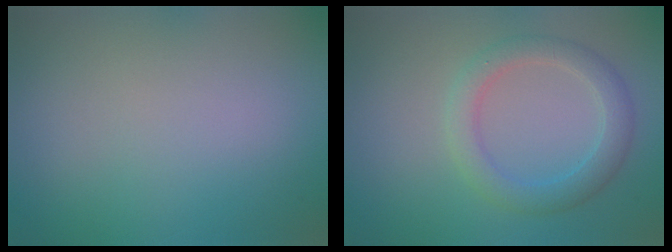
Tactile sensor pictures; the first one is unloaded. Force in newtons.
{"total": 3.1, "press": 3.1, "slide": 0.0}